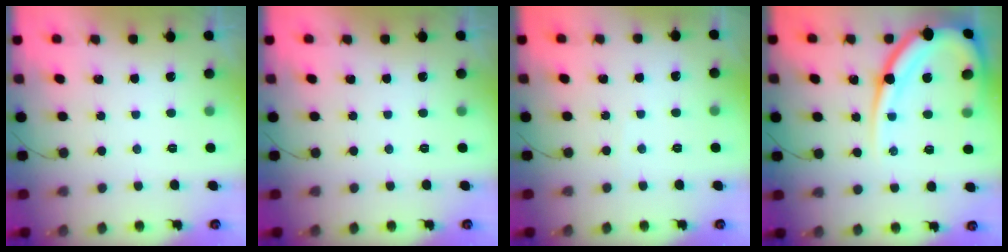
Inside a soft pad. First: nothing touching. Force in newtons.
{"total": 0.0}
{"total": 2.3, "press": 2.2, "slide": 0.3}
{"total": 17.4, "press": 17.4, "slide": 1.7}